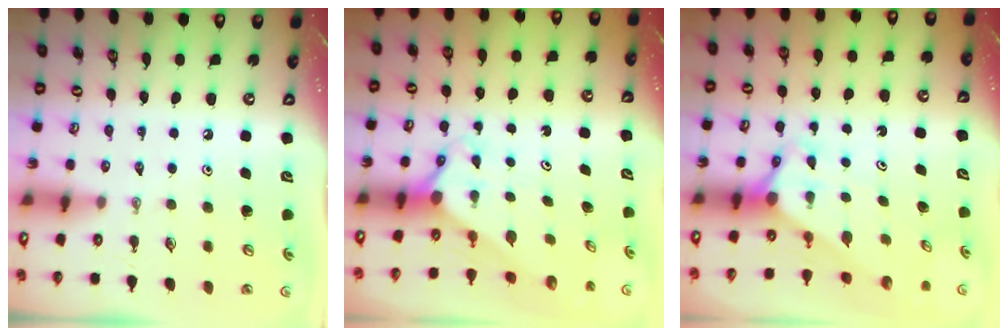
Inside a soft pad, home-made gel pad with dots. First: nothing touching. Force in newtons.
{"total": 2.1, "press": 2.1, "slide": 0.1}
{"total": 2.6, "press": 2.6, "slide": 0.0}